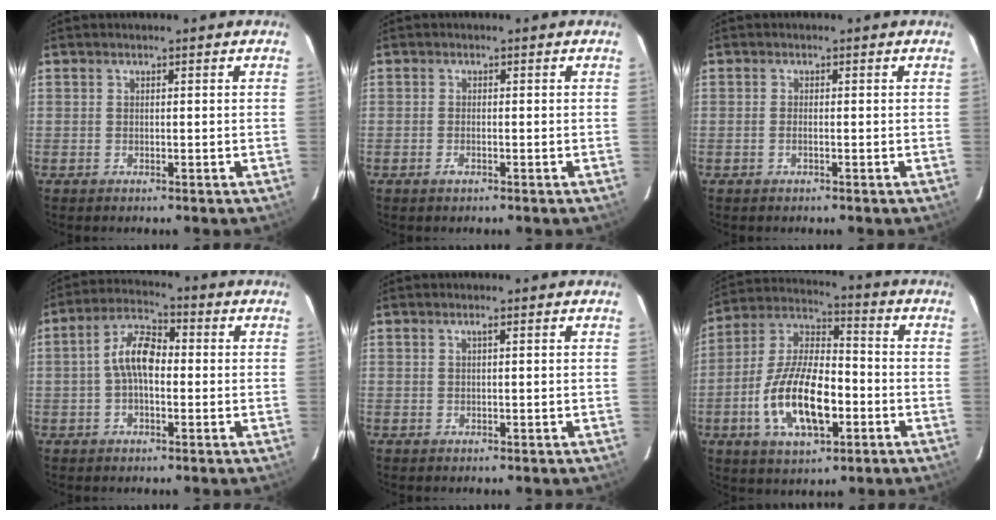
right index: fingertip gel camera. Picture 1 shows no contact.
{"total": 1.1, "force": [-0.7, 0.3, 0.8], "torque": [-0.016, 0.001, -0.012]}
{"total": 0.6, "force": [-0.3, 0.0, 0.5], "torque": [-0.009, 0.004, -0.008]}
{"total": 7.4, "force": [-0.4, 3.8, 6.4], "torque": [-0.126, 0.023, -0.010]}
{"total": 0.6, "force": [0.2, -0.2, 0.5], "torque": [-0.010, 0.003, 0.002]}
{"total": 16.7, "force": [-5.0, 7.2, 14.2], "torque": [-0.282, 0.005, -0.088]}